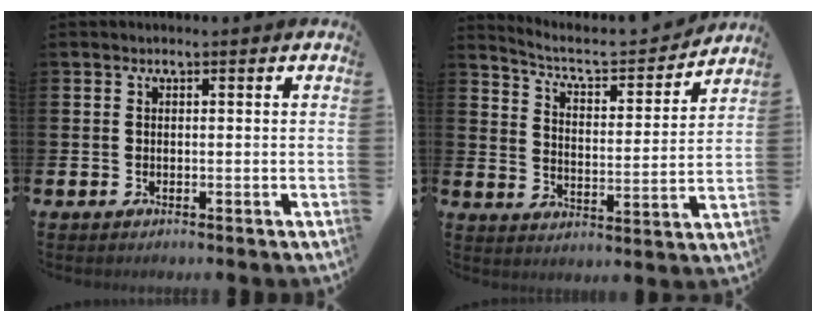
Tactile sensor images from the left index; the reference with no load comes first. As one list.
[{"total": 5.9, "force": [5.4, 1.3, 1.9], "torque": [-0.065, -0.041, 0.087]}]